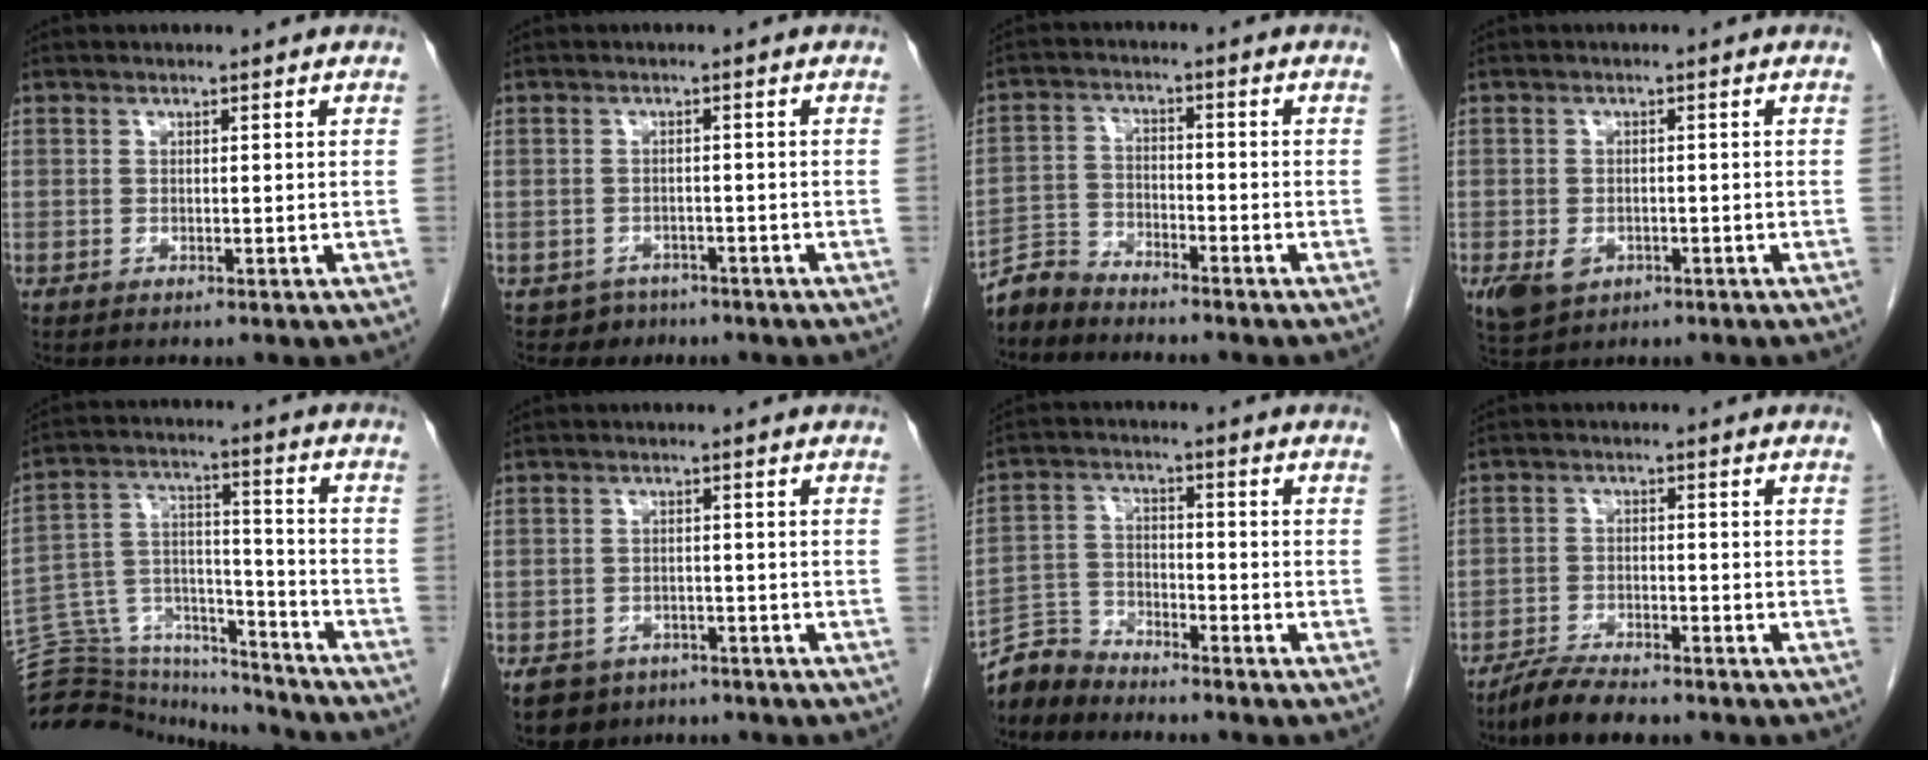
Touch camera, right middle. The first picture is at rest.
{"total": 2.9, "force": [-1.9, 2.1, -0.5], "torque": [0.002, 0.008, -0.027]}
{"total": 4.9, "force": [-4.8, 1.0, -0.2], "torque": [0.000, -0.005, -0.095]}
{"total": 5.1, "force": [-2.3, 3.7, 2.7], "torque": [-0.052, -0.007, -0.028]}
{"total": 21.1, "force": [-20.2, 4.7, 4.2], "torque": [-0.110, 0.042, -0.318]}
{"total": 6.0, "force": [-4.2, 4.1, 1.2], "torque": [-0.024, 0.005, -0.061]}
{"total": 6.2, "force": [-6.0, 1.3, -0.3], "torque": [0.001, 0.002, -0.119]}
{"total": 5.8, "force": [-5.0, 1.3, 2.7], "torque": [-0.057, -0.012, -0.091]}